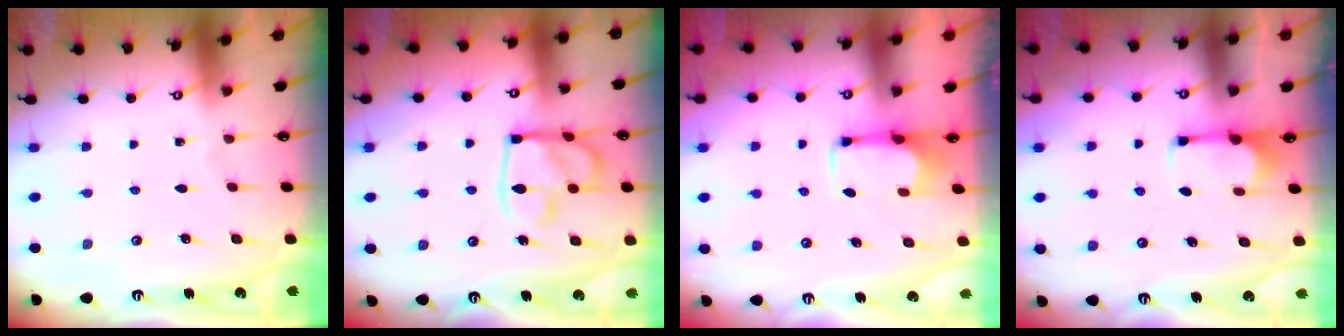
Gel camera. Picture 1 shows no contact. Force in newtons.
{"total": 13.9, "press": 13.9, "slide": 1.4}
{"total": 2.6, "press": 2.5, "slide": 0.9}
{"total": 0.0}